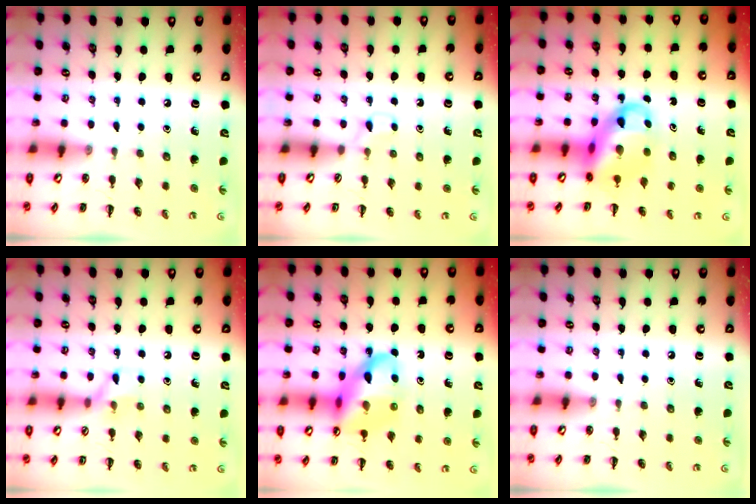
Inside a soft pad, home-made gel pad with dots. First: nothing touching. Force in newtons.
{"total": 2.3, "press": 2.2, "slide": 0.8}
{"total": 11.6, "press": 11.2, "slide": 2.9}
{"total": 6.1, "press": 6.1, "slide": 1.0}
{"total": 18.1, "press": 17.7, "slide": 3.6}
{"total": 0.0}